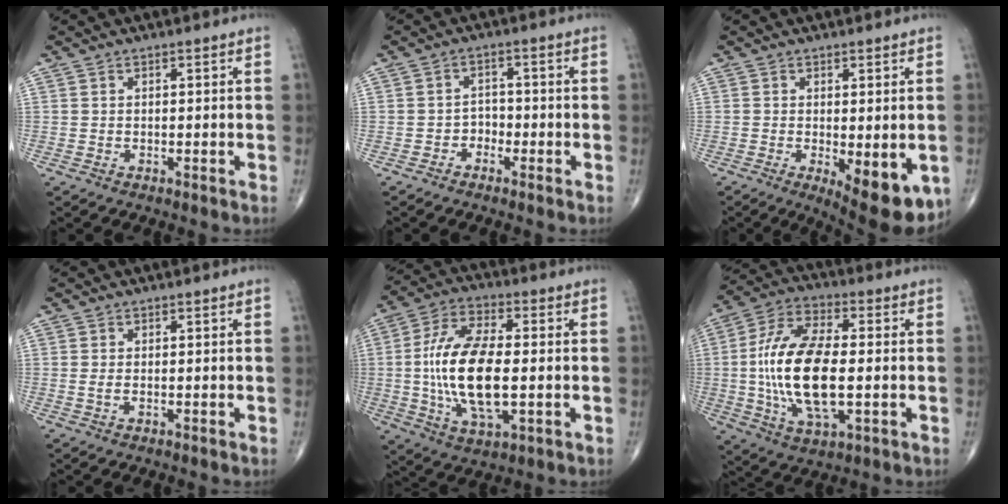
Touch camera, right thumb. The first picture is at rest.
{"total": 2.5, "force": [-1.5, 1.9, 0.7], "torque": [0.007, 0.016, -0.032]}
{"total": 11.0, "force": [-3.5, 4.3, 9.5], "torque": [-0.119, -0.020, -0.038]}
{"total": 0.8, "force": [-0.1, 0.3, 0.7], "torque": [-0.019, -0.003, -0.001]}
{"total": 17.5, "force": [-1.1, 7.6, 15.7], "torque": [-0.311, 0.005, -0.018]}
{"total": 18.7, "force": [-1.2, 8.3, 16.8], "torque": [-0.333, 0.009, -0.020]}